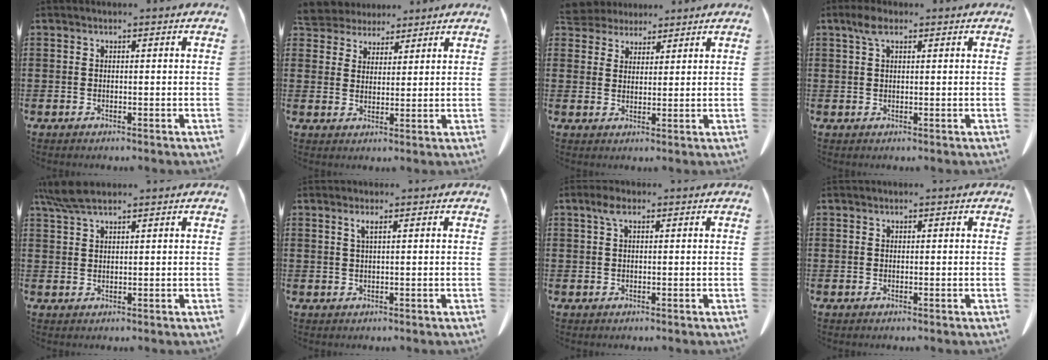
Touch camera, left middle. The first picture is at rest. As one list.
[{"total": 4.4, "force": [4.1, 1.8, 0.0], "torque": [-0.020, -0.010, 0.075]}, {"total": 3.9, "force": [3.6, 1.5, 0.0], "torque": [-0.016, -0.006, 0.067]}, {"total": 2.8, "force": [1.3, 1.3, 2.1], "torque": [-0.047, 0.008, 0.022]}, {"total": 4.8, "force": [3.5, 1.1, 3.1], "torque": [-0.076, -0.001, 0.063]}, {"total": 1.3, "force": [0.6, 0.0, 1.2], "torque": [-0.025, 0.001, 0.010]}, {"total": 2.3, "force": [0.8, 1.0, 1.9], "torque": [-0.042, 0.008, 0.012]}, {"total": 0.0}]